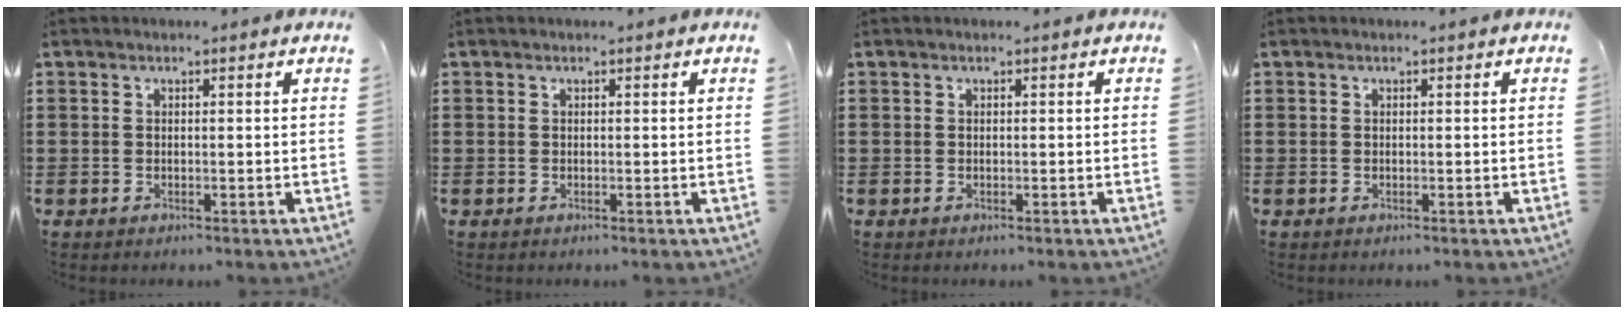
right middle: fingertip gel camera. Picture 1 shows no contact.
{"total": 0.0}
{"total": 0.0}
{"total": 0.0}